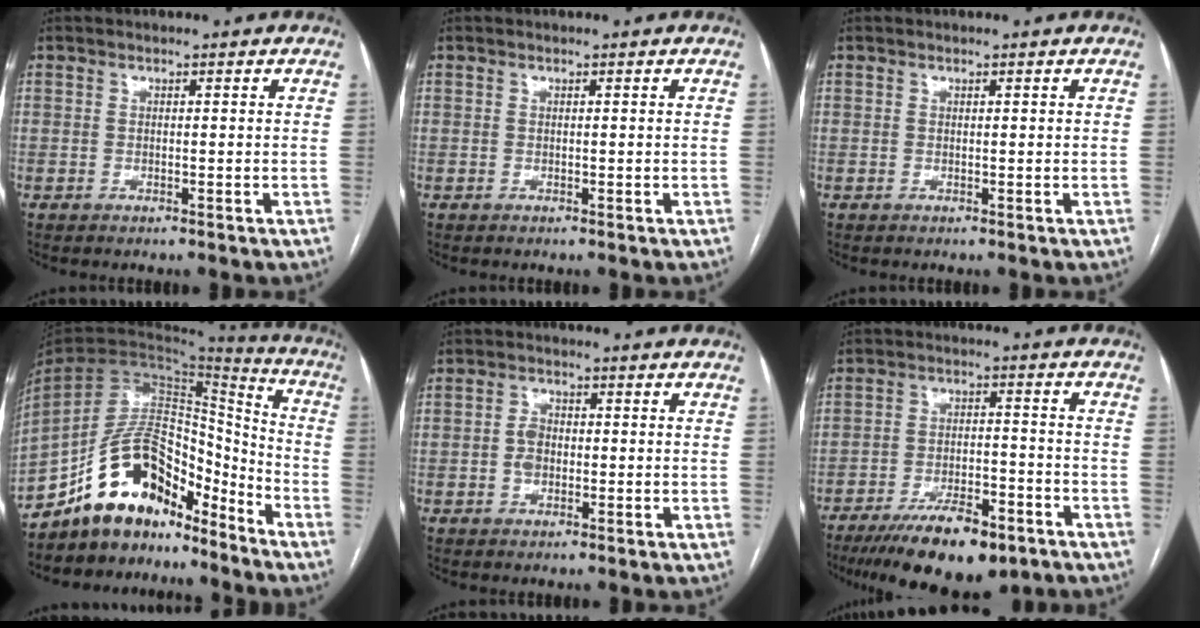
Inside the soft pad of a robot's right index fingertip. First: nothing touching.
{"total": 0.0}
{"total": 0.0}
{"total": 14.6, "force": [-11.5, 6.1, 6.6], "torque": [-0.115, 0.053, -0.201]}
{"total": 2.9, "force": [-0.4, 2.1, 2.0], "torque": [-0.038, 0.007, -0.009]}
{"total": 13.7, "force": [-9.5, 4.2, 8.9], "torque": [-0.146, -0.011, -0.155]}